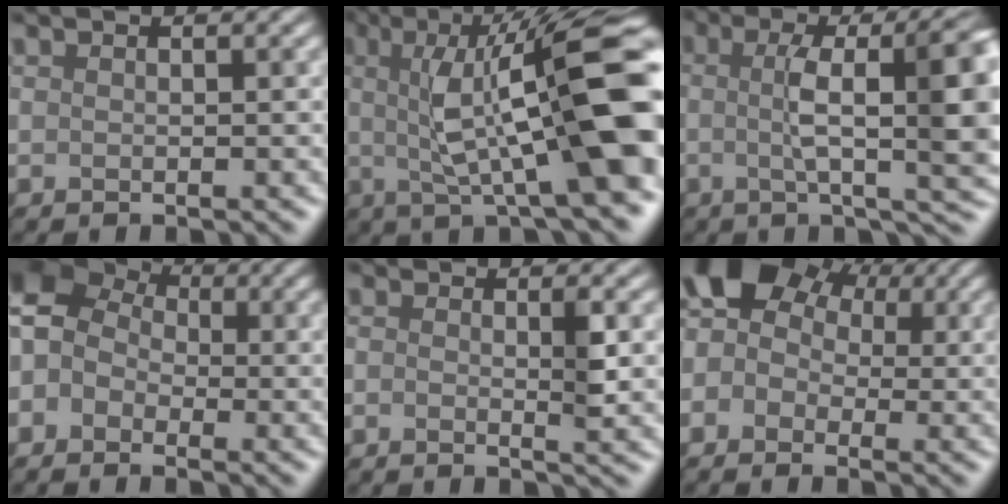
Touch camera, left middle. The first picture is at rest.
{"total": 11.3, "force": [0.5, 1.9, 11.1], "torque": [-0.180, 0.017, 0.027]}
{"total": 8.3, "force": [0.7, 1.2, 8.2], "torque": [-0.118, 0.017, 0.031]}
{"total": 4.5, "force": [-1.6, 3.7, 1.9], "torque": [-0.068, 0.014, -0.013]}
{"total": 1.2, "force": [-0.7, -0.8, 0.6], "torque": [-0.032, -0.006, 0.006]}
{"total": 5.5, "force": [0.7, 4.3, 3.4], "torque": [-0.091, 0.009, 0.031]}